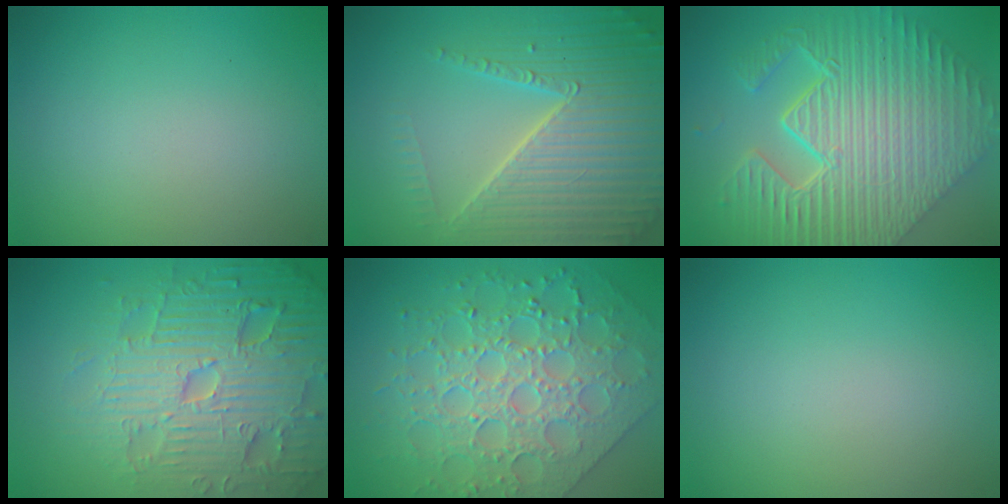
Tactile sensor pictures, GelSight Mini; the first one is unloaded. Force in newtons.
{"total": 7.1, "press": 6.9, "slide": 1.7}
{"total": 11.7, "press": 7.7, "slide": 8.8}
{"total": 7.8, "press": 7.5, "slide": 1.8}
{"total": 6.3, "press": 5.6, "slide": 2.9}
{"total": 0.0}